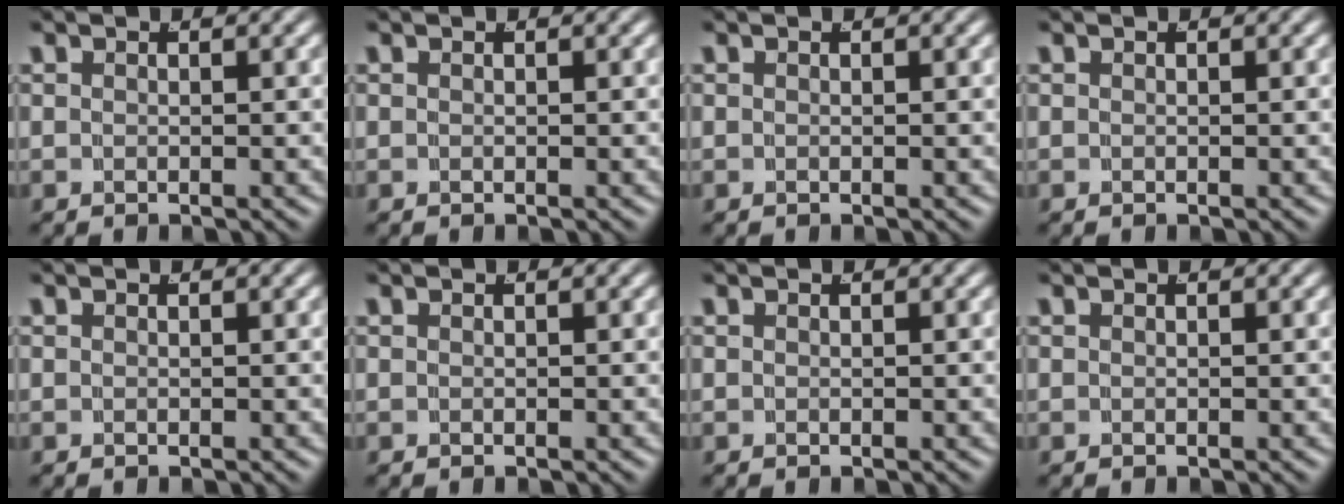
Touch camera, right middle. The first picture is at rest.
{"total": 0.0}
{"total": 0.0}
{"total": 0.0}
{"total": 0.0}
{"total": 0.0}
{"total": 0.0}
{"total": 0.0}